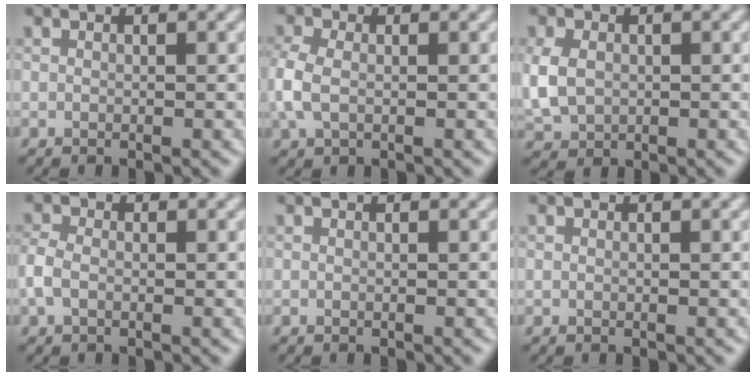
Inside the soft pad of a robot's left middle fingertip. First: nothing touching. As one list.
[{"total": 3.3, "force": [-0.3, 2.3, 2.4], "torque": [-0.065, 0.000, -0.012]}, {"total": 4.3, "force": [-0.1, 3.4, 2.6], "torque": [-0.068, -0.005, 0.004]}, {"total": 2.1, "force": [-0.6, 1.4, 1.5], "torque": [-0.037, 0.005, -0.017]}, {"total": 0.0}, {"total": 0.0}]